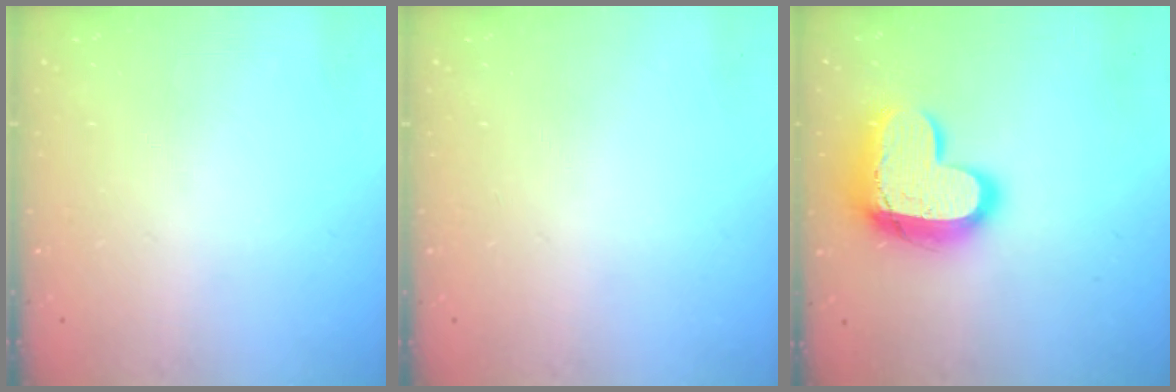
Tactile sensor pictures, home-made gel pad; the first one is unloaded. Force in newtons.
{"total": 0.0}
{"total": 17.1, "press": 17.0, "slide": 1.6}